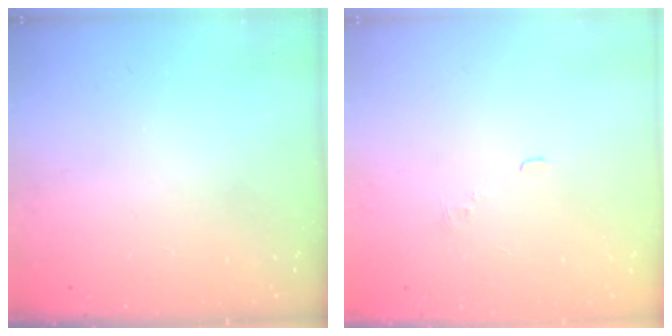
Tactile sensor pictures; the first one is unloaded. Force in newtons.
{"total": 1.8, "press": 1.3, "slide": 1.2}